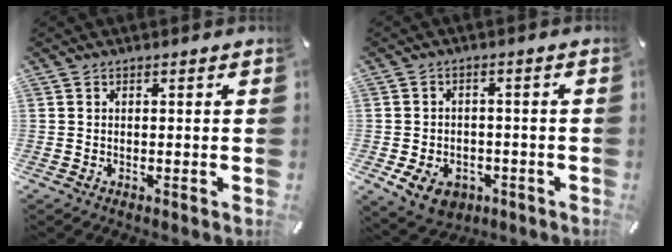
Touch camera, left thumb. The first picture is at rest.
{"total": 7.5, "force": [-3.1, 5.9, 3.5], "torque": [-0.072, 0.018, -0.057]}